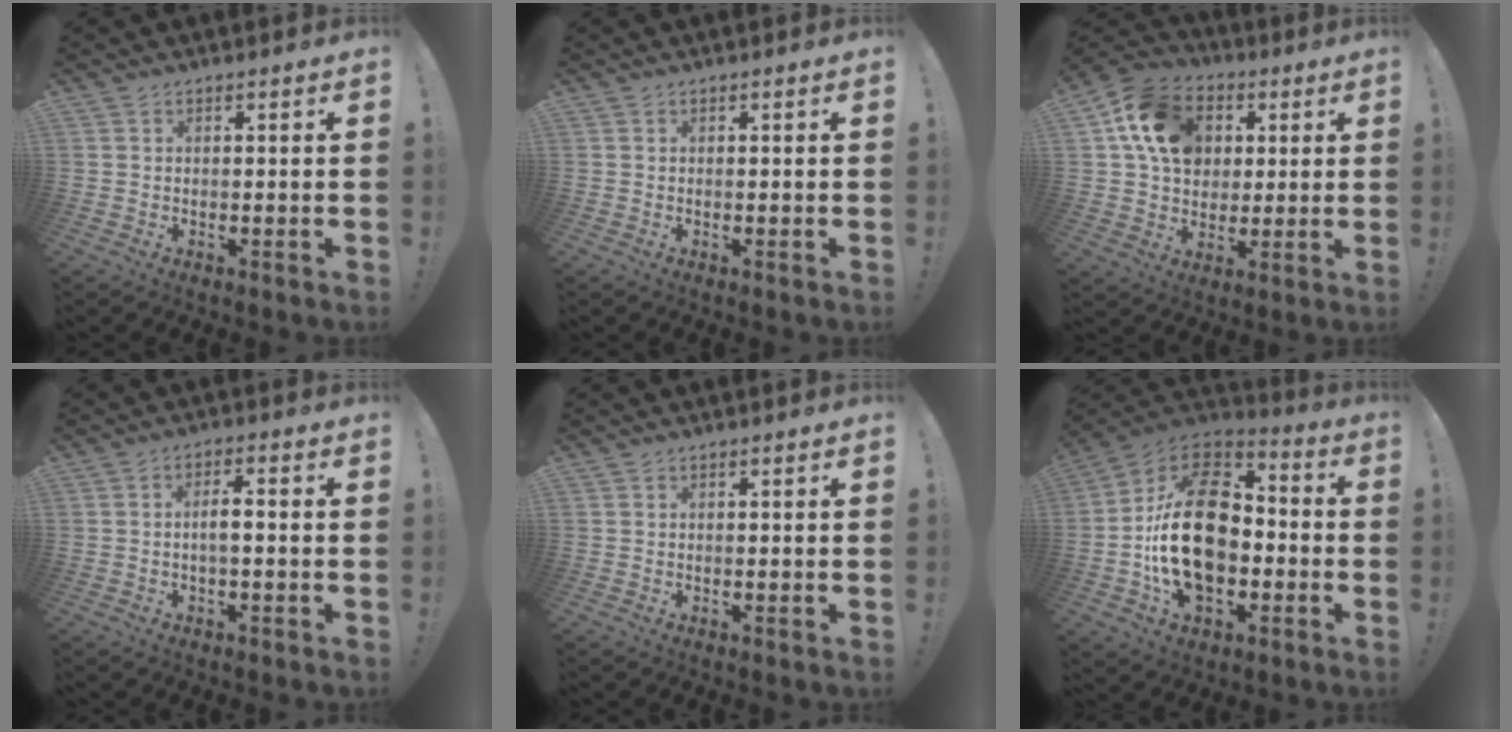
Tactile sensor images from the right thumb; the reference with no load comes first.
{"total": 0.0}
{"total": 16.5, "force": [4.8, 13.0, 9.0], "torque": [-0.150, -0.001, 0.100]}
{"total": 4.0, "force": [-0.6, 1.0, 3.8], "torque": [-0.066, 0.006, -0.012]}
{"total": 0.0}
{"total": 27.0, "force": [-2.1, 17.7, 20.3], "torque": [-0.358, 0.031, -0.022]}